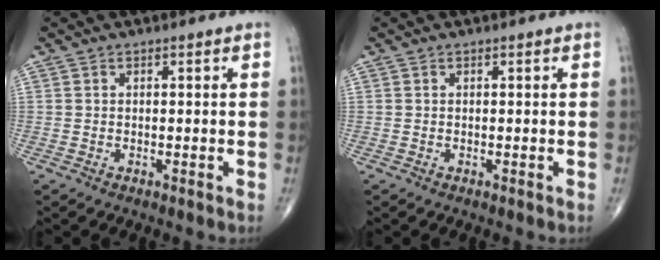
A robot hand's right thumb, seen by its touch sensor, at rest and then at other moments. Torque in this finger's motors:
{"motor_torque": [-0.09, 0.09, 0.00, 0.00, 0.00]}